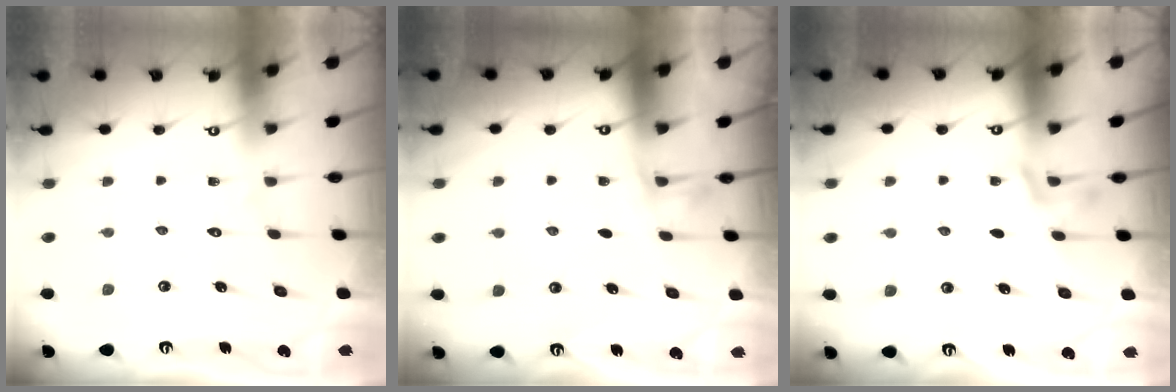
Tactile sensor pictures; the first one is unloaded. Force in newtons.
{"total": 2.4, "press": 2.4, "slide": 0.5}
{"total": 1.9, "press": 1.2, "slide": 1.4}